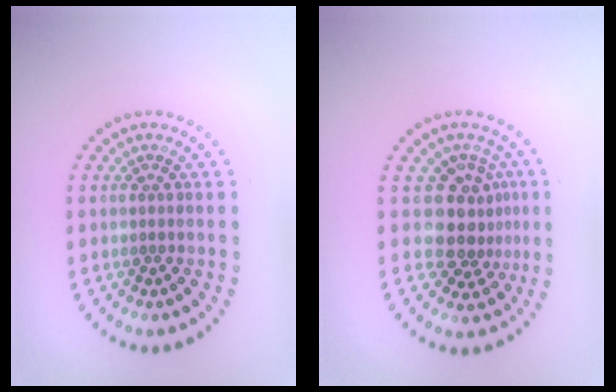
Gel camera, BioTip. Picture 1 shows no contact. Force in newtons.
{"total": 4.0, "press": 3.1, "slide": 2.5}